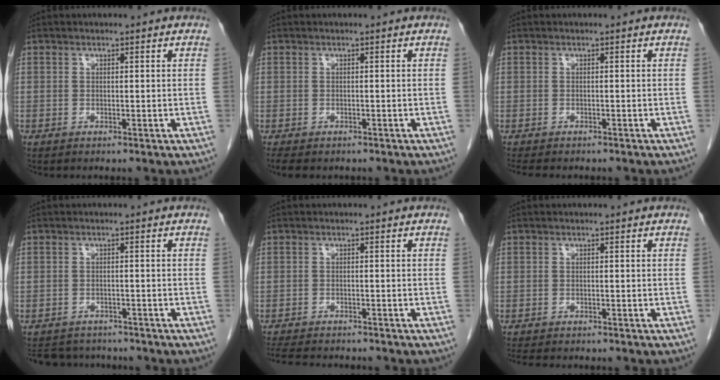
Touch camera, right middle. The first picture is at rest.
{"total": 5.1, "force": [-4.2, 2.0, 2.2], "torque": [-0.033, -0.009, -0.057]}
{"total": 5.7, "force": [-4.9, 1.6, 2.6], "torque": [-0.035, -0.008, -0.066]}
{"total": 7.3, "force": [-6.8, 2.3, 1.2], "torque": [-0.022, 0.003, -0.094]}
{"total": 9.7, "force": [-8.8, 2.0, 3.6], "torque": [-0.070, -0.012, -0.127]}
{"total": 6.3, "force": [-5.5, 1.6, 2.7], "torque": [-0.039, -0.007, -0.077]}